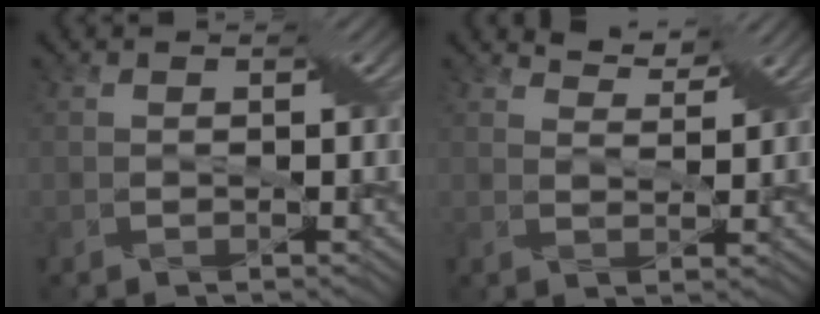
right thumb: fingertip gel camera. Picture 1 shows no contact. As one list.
[{"total": 3.3, "force": [2.9, 0.8, 1.3], "torque": [-0.027, -0.003, 0.054]}]